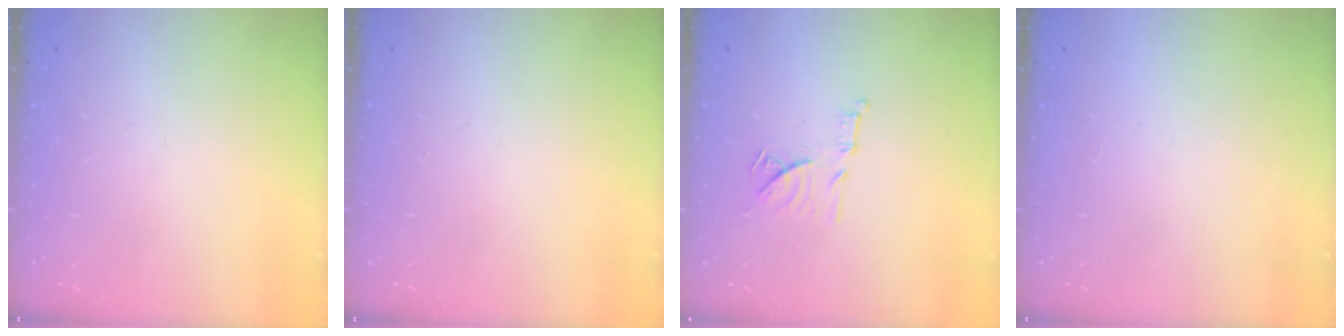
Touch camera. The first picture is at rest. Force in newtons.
{"total": 0.0}
{"total": 11.8, "press": 11.8, "slide": 0.7}
{"total": 1.7, "press": 1.6, "slide": 0.1}